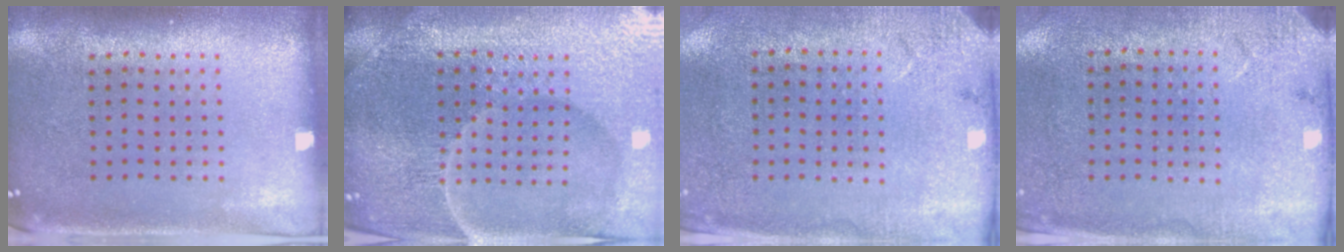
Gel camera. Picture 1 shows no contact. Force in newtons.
{"total": 5.9, "press": 5.4, "slide": 2.3}
{"total": 2.8, "press": 2.2, "slide": 1.6}
{"total": 2.8, "press": 2.2, "slide": 1.6}